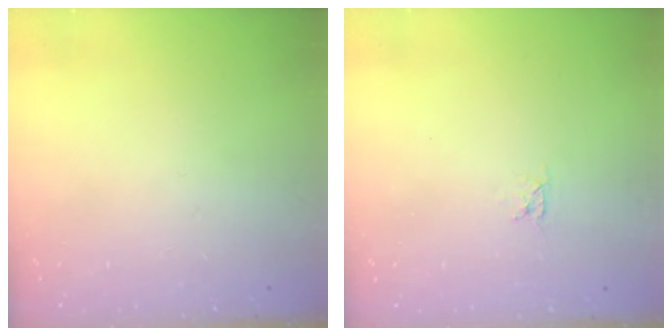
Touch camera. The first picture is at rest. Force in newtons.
{"total": 2.8, "press": 2.8, "slide": 0.3}